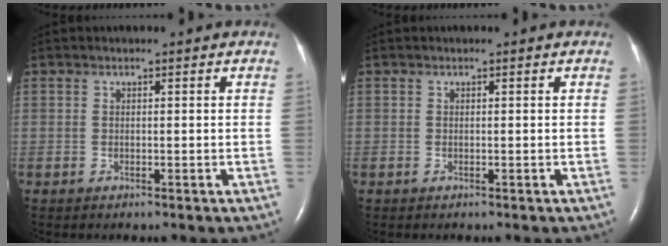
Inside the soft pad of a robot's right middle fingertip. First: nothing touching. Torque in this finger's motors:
{"motor_torque": [0.05, -0.11, 0.00, 0.00]}